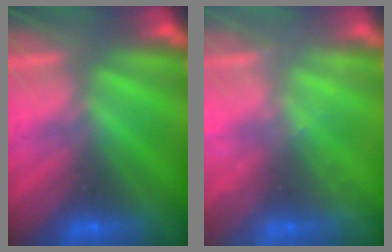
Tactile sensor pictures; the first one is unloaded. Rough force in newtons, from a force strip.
{"total": 2.3}